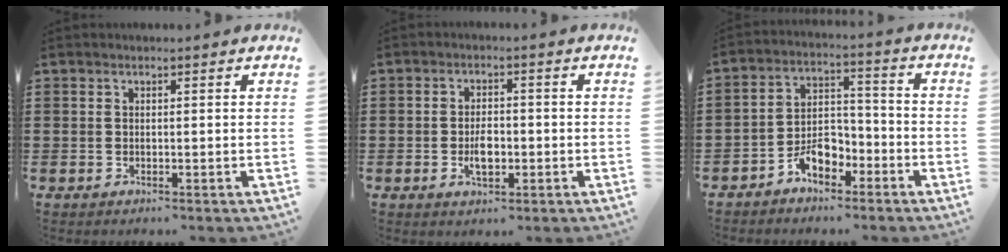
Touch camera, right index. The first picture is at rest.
{"total": 3.6, "force": [-0.8, 1.9, 3.0], "torque": [-0.061, 0.001, -0.016]}
{"total": 6.2, "force": [-4.1, 3.5, 3.0], "torque": [-0.062, 0.018, -0.078]}